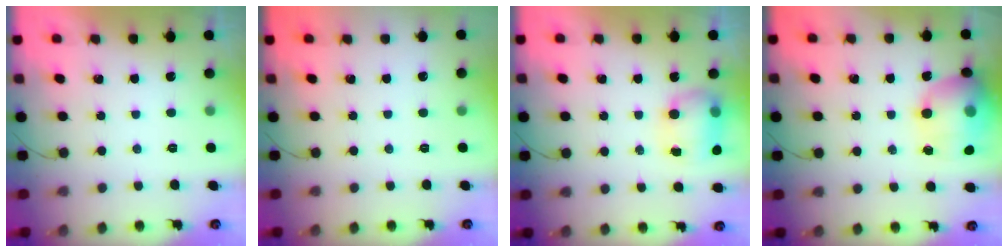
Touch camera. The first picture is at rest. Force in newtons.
{"total": 0.0}
{"total": 8.0, "press": 8.0, "slide": 0.6}
{"total": 17.4, "press": 17.3, "slide": 2.0}